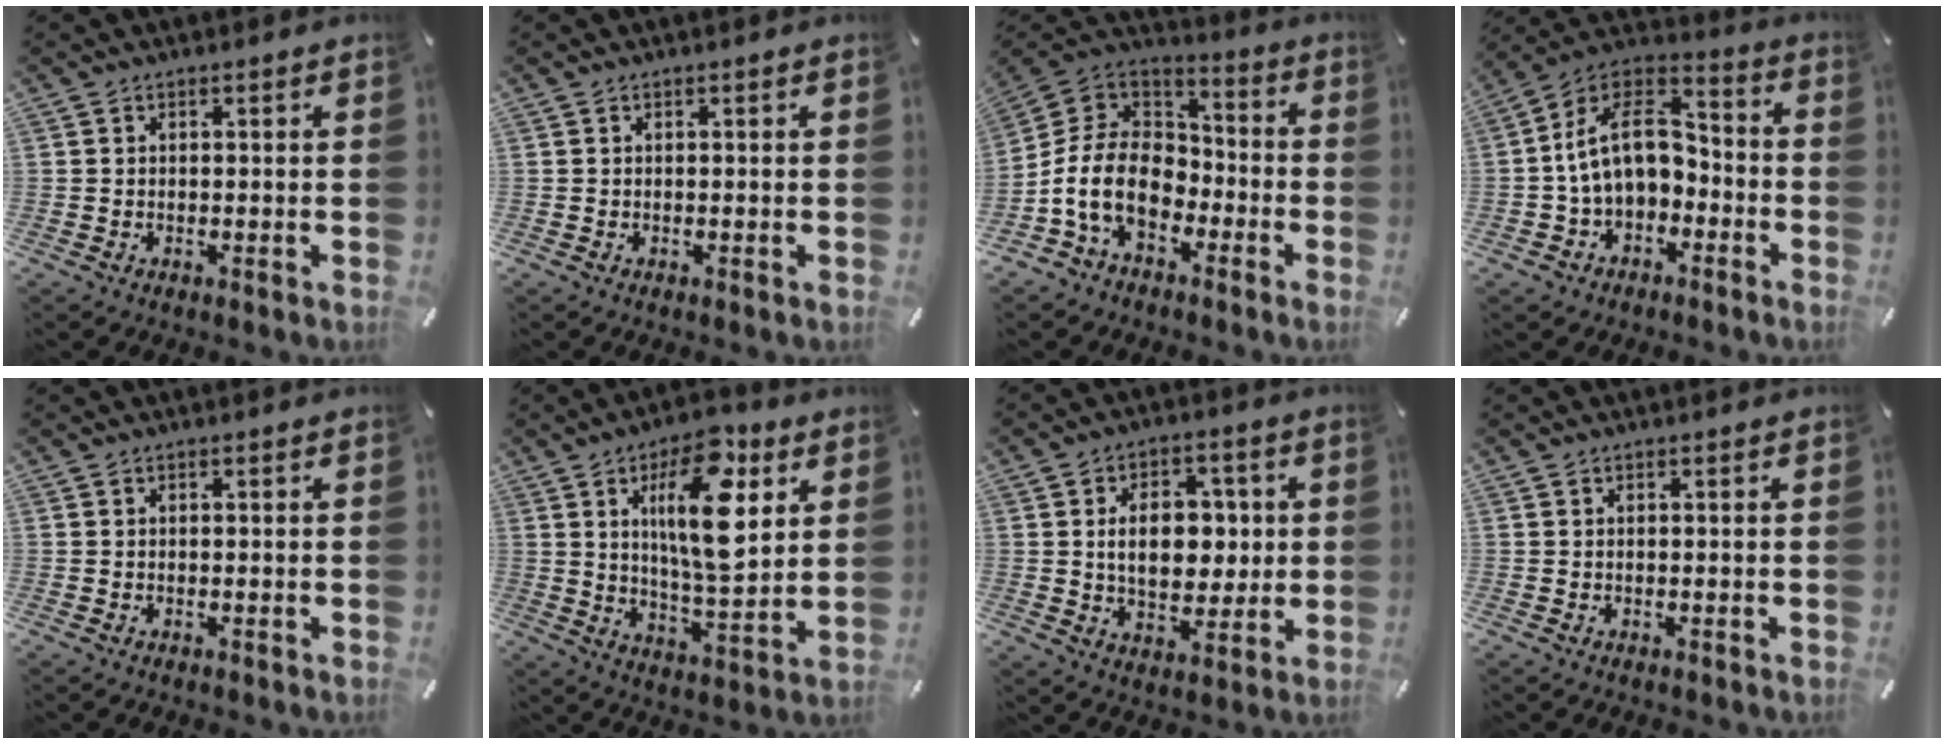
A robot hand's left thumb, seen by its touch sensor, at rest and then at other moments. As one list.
[{"total": 0.0}, {"total": 14.7, "force": [-6.3, 10.6, 8.1], "torque": [-0.190, 0.026, -0.116]}, {"total": 14.2, "force": [-1.2, 10.2, 9.8], "torque": [-0.194, 0.020, -0.020]}, {"total": 0.0}, {"total": 17.3, "force": [6.4, 6.6, 14.6], "torque": [-0.255, -0.020, 0.097]}, {"total": 12.3, "force": [1.4, 8.5, 8.9], "torque": [-0.133, 0.006, 0.023]}, {"total": 0.0}]